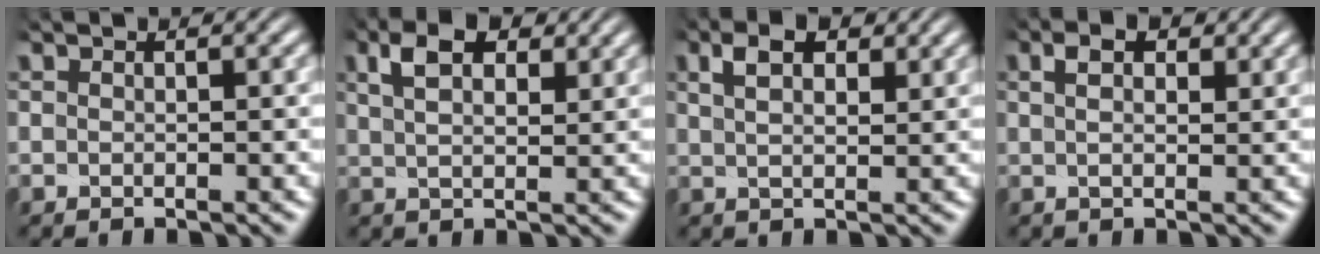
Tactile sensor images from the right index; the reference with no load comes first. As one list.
[{"total": 5.2, "force": [2.1, 3.3, 3.4], "torque": [-0.071, 0.002, 0.031]}, {"total": 3.9, "force": [1.5, 2.5, 2.6], "torque": [-0.050, 0.002, 0.022]}, {"total": 2.7, "force": [0.9, 1.8, 1.9], "torque": [-0.031, 0.001, 0.011]}]